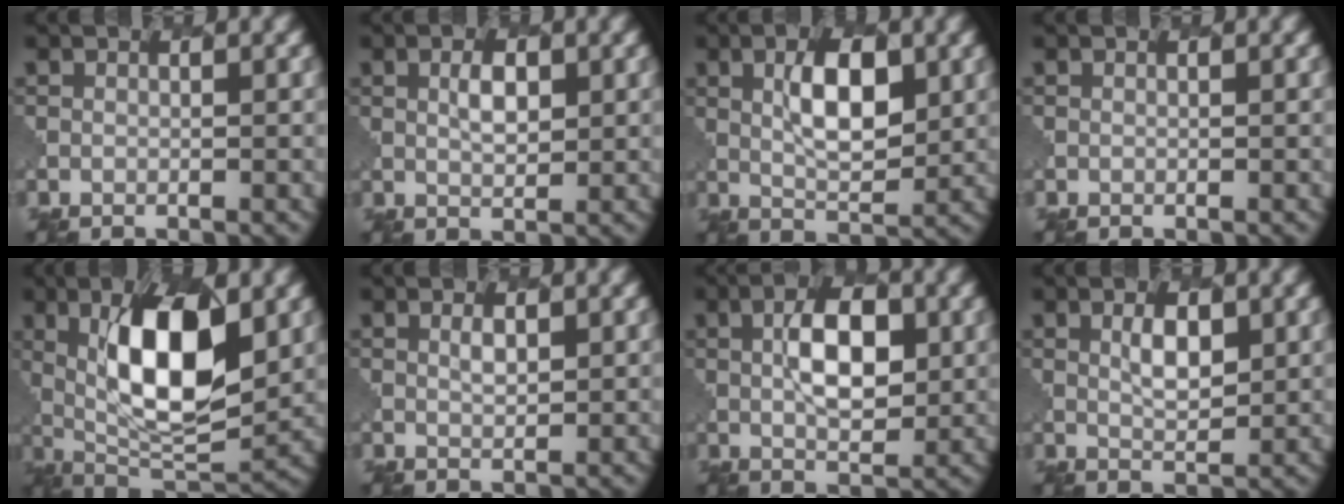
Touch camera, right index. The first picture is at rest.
{"total": 2.0, "force": [0.7, 0.9, 1.6], "torque": [-0.033, 0.003, 0.015]}
{"total": 5.2, "force": [1.3, 2.1, 4.5], "torque": [-0.079, 0.002, 0.025]}
{"total": 0.0}
{"total": 10.9, "force": [2.1, 4.2, 9.8], "torque": [-0.158, 0.003, 0.038]}
{"total": 1.0, "force": [0.7, 0.4, 0.7], "torque": [-0.015, -0.001, 0.014]}
{"total": 5.7, "force": [1.0, 2.7, 4.9], "torque": [-0.081, 0.004, 0.018]}
{"total": 2.5, "force": [0.9, 1.1, 2.0], "torque": [-0.038, 0.000, 0.019]}